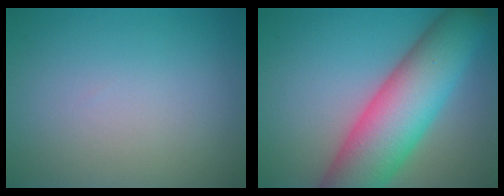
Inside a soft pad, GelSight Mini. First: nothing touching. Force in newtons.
{"total": 11.4, "press": 11.4, "slide": 0.4}